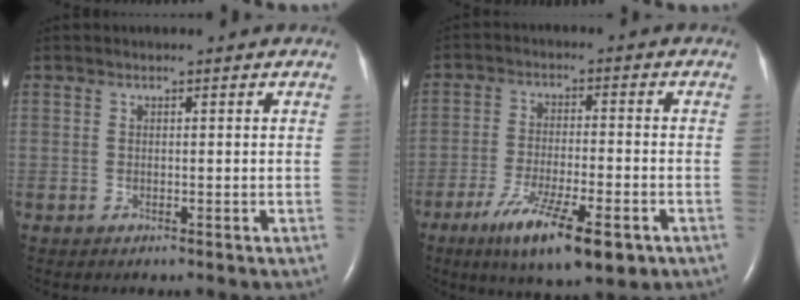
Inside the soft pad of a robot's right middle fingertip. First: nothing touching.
{"total": 12.5, "force": [-7.0, 2.6, 10.1], "torque": [-0.168, -0.022, -0.106]}